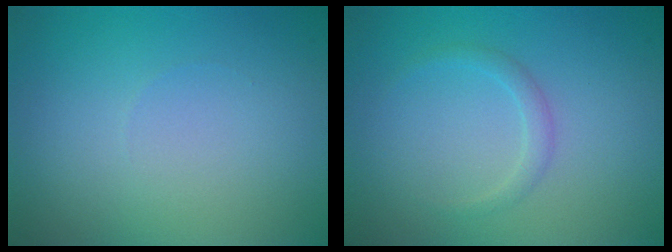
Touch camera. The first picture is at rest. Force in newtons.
{"total": 1.2, "press": 1.2, "slide": 0.1}